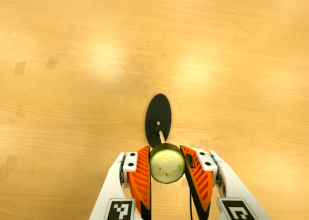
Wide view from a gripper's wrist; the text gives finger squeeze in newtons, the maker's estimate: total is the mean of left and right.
{"total": 11.1, "left": 10.3, "right": 11.8}